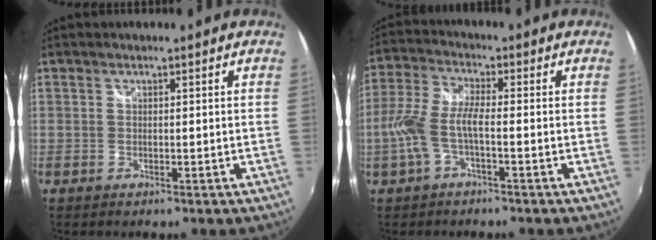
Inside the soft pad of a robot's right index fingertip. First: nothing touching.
{"total": 7.8, "force": [-2.3, 1.8, 7.2], "torque": [-0.167, 0.003, -0.045]}